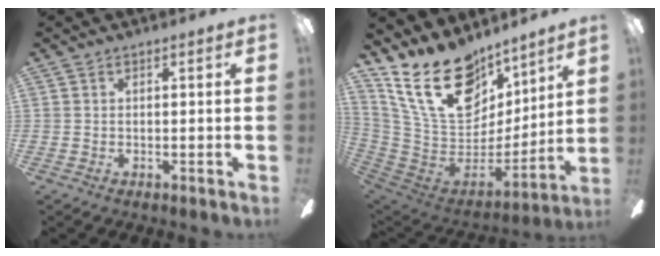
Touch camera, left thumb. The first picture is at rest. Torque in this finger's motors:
{"motor_torque": [2.48, 1.02, 1.63, -1.14, 0.47]}